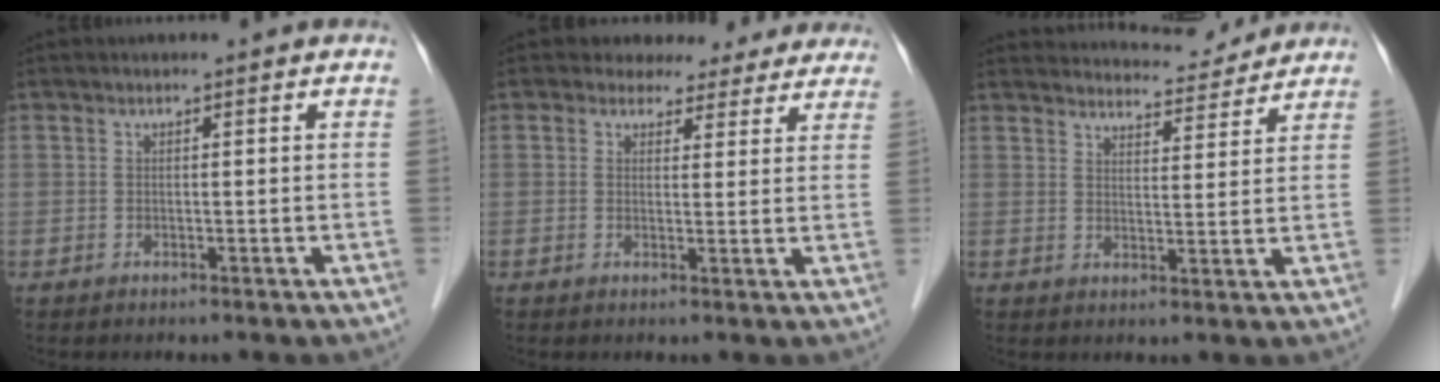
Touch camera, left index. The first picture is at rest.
{"total": 8.8, "force": [7.7, 4.1, 1.1], "torque": [0.014, 0.007, 0.069]}
{"total": 9.6, "force": [9.4, 1.5, 1.0], "torque": [-0.006, 0.004, 0.117]}